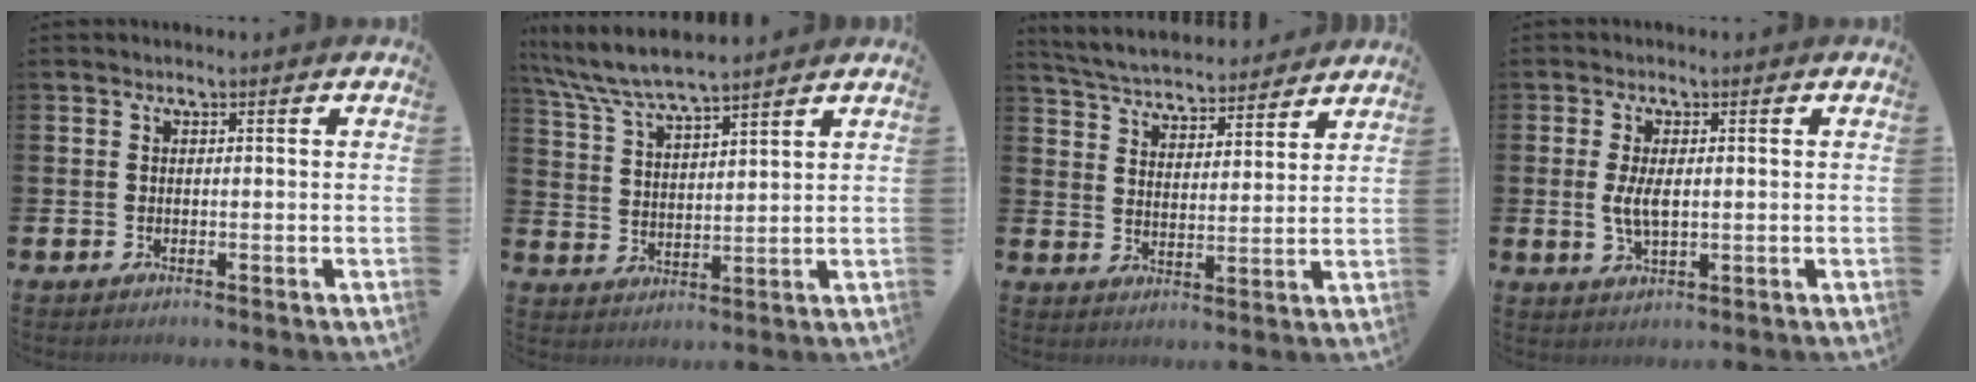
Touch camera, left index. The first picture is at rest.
{"total": 6.5, "force": [6.2, 0.6, 1.9], "torque": [-0.063, -0.029, 0.110]}
{"total": 5.3, "force": [5.2, 0.9, 0.6], "torque": [-0.038, -0.038, 0.091]}
{"total": 3.7, "force": [0.3, 1.6, 3.3], "torque": [-0.060, 0.003, 0.003]}